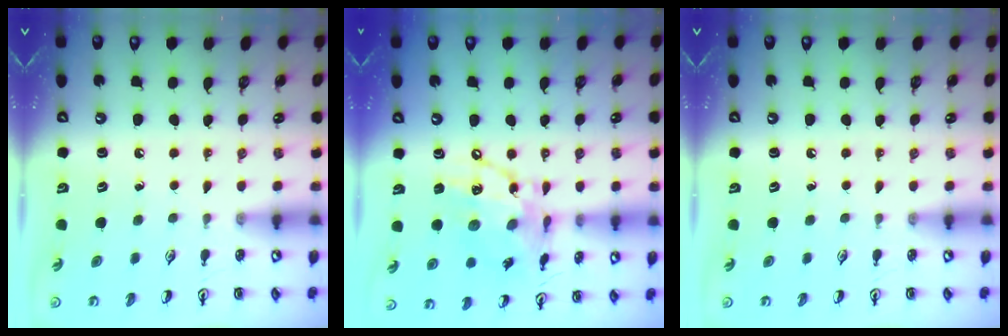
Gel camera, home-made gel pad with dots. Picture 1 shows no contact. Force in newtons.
{"total": 14.9, "press": 14.9, "slide": 0.9}
{"total": 0.0}